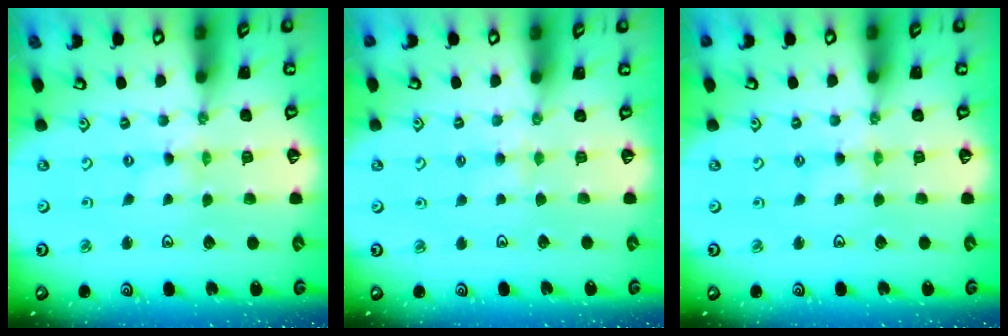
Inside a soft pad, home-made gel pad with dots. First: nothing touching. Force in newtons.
{"total": 2.5, "press": 2.5, "slide": 0.4}
{"total": 3.0, "press": 2.9, "slide": 0.4}